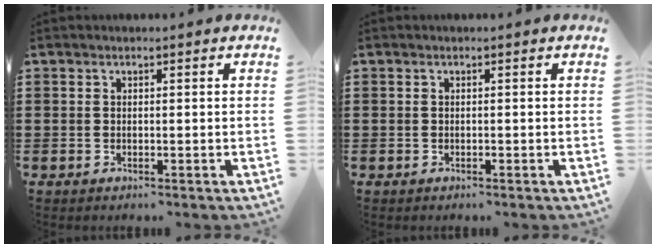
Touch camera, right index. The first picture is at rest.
{"total": 0.0}